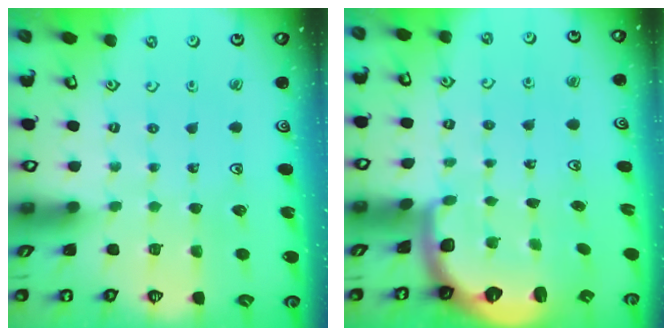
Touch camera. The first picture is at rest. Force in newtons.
{"total": 2.1, "press": 2.0, "slide": 0.8}